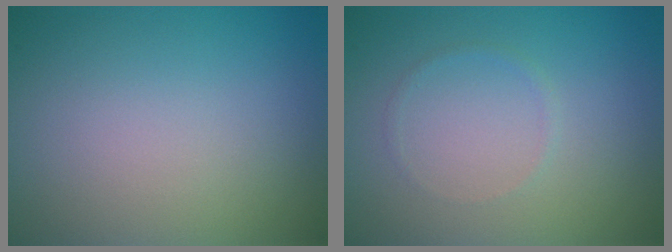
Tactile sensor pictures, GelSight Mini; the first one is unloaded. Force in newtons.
{"total": 0.6, "press": 0.6, "slide": 0.1}